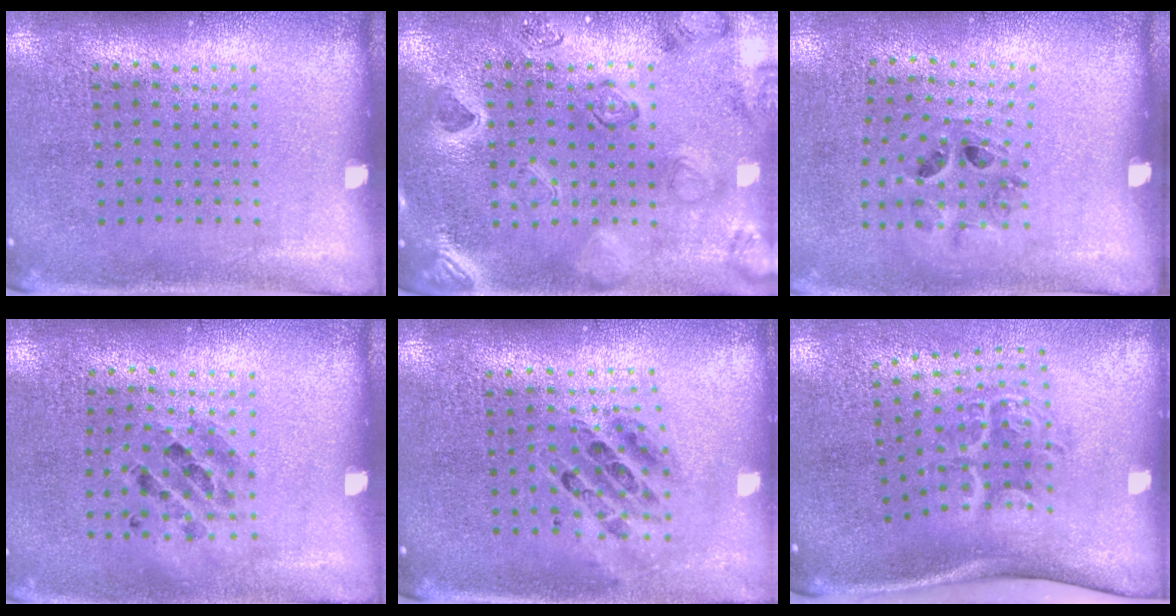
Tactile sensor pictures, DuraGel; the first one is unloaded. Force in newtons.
{"total": 2.5, "press": 2.4, "slide": 0.6}
{"total": 1.2, "press": 0.8, "slide": 0.9}
{"total": 0.8, "press": 0.8, "slide": 0.0}
{"total": 0.6, "press": 0.6, "slide": 0.1}
{"total": 2.1, "press": 1.3, "slide": 1.6}